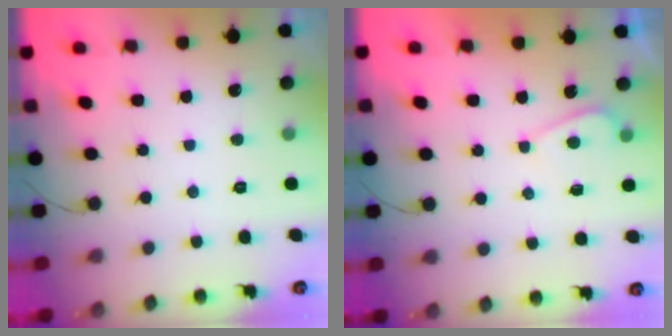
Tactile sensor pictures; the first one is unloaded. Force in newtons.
{"total": 3.2, "press": 3.2, "slide": 0.3}